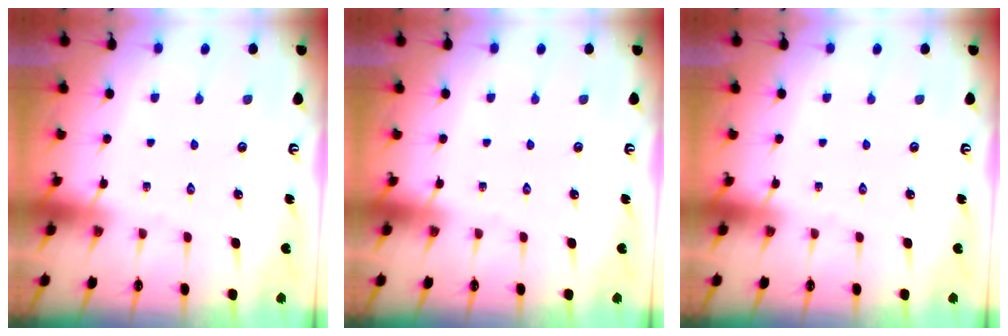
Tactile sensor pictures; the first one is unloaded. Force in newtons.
{"total": 0.0}
{"total": 0.0}